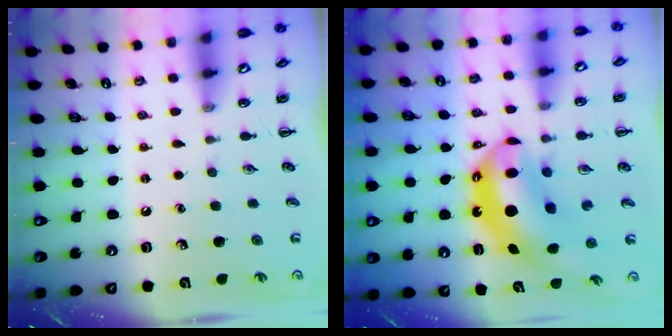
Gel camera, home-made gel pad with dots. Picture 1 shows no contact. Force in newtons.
{"total": 10.9, "press": 10.7, "slide": 2.5}